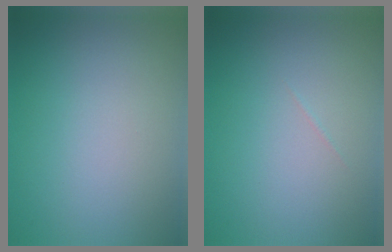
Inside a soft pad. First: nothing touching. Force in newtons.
{"total": 0.0}